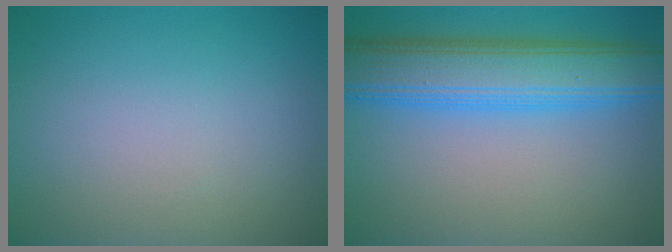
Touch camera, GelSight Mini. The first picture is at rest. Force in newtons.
{"total": 8.2, "press": 8.2, "slide": 0.1}